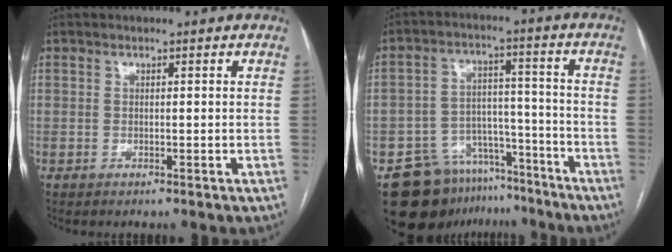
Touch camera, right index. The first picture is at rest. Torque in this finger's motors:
{"motor_torque": [0.38, -0.80, -0.11, -0.21]}